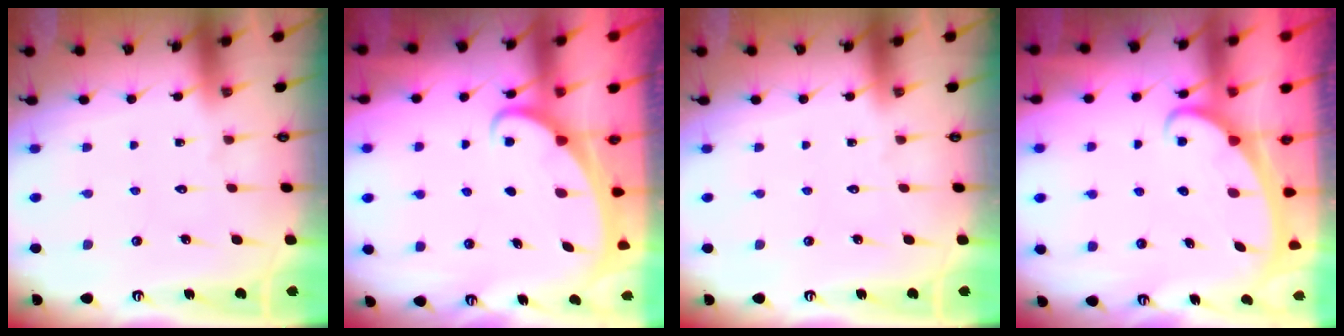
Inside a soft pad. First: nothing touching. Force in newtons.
{"total": 1.9, "press": 1.9, "slide": 0.3}
{"total": 0.0}
{"total": 2.4, "press": 2.4, "slide": 0.3}